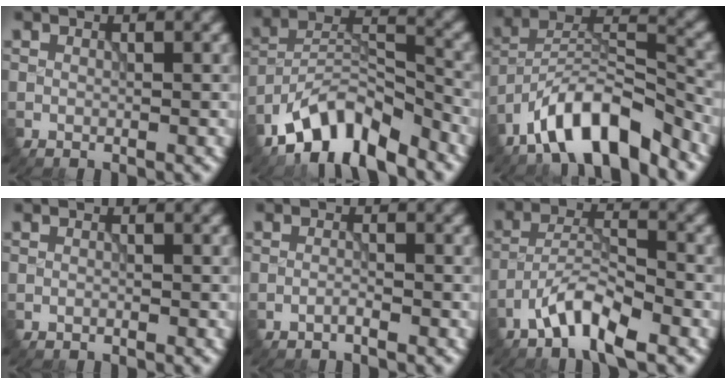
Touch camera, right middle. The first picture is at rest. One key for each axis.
{"total": 8.4, "fx": -6.5, "fy": 3.0, "fz": 4.5, "tx": -0.068, "ty": 0.003, "tz": -0.127}
{"total": 9.5, "fx": -7.1, "fy": 2.9, "fz": 5.7, "tx": -0.087, "ty": 0.011, "tz": -0.135}
{"total": 0.0}
{"total": 0.8, "fx": -0.7, "fy": 0.0, "fz": 0.5, "tx": -0.008, "ty": 0.003, "tz": -0.016}
{"total": 5.1, "fx": -3.4, "fy": 1.3, "fz": 3.5, "tx": -0.061, "ty": 0.006, "tz": -0.072}